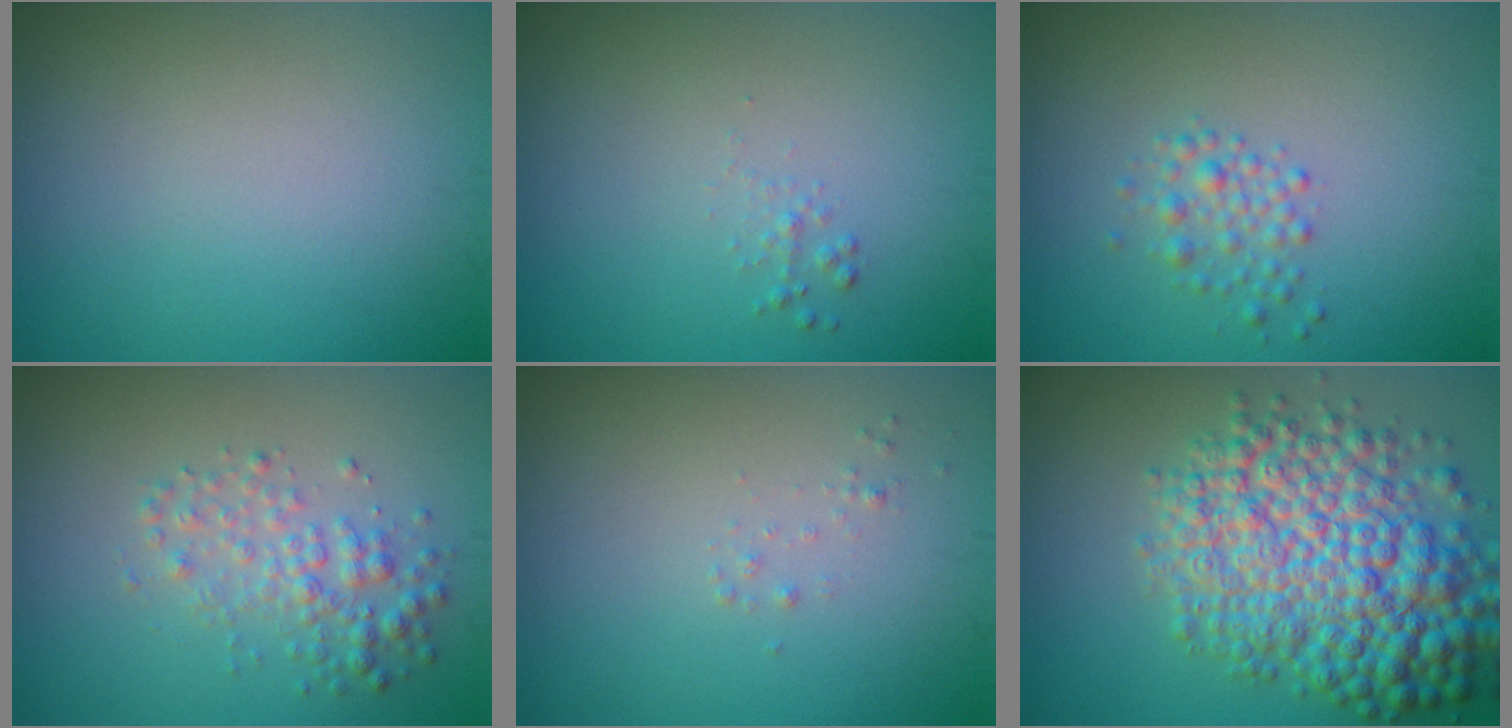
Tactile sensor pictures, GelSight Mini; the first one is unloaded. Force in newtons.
{"total": 0.6, "press": 0.6, "slide": 0.0}
{"total": 1.7, "press": 1.7, "slide": 0.1}
{"total": 2.6, "press": 2.6, "slide": 0.0}
{"total": 0.5, "press": 0.5, "slide": 0.0}
{"total": 9.8, "press": 9.8, "slide": 0.3}